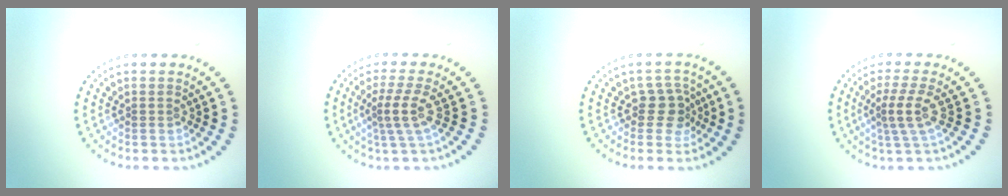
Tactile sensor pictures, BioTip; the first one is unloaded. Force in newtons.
{"total": 2.5, "press": 1.8, "slide": 1.8}
{"total": 2.5, "press": 1.9, "slide": 1.6}
{"total": 2.6, "press": 1.9, "slide": 1.8}